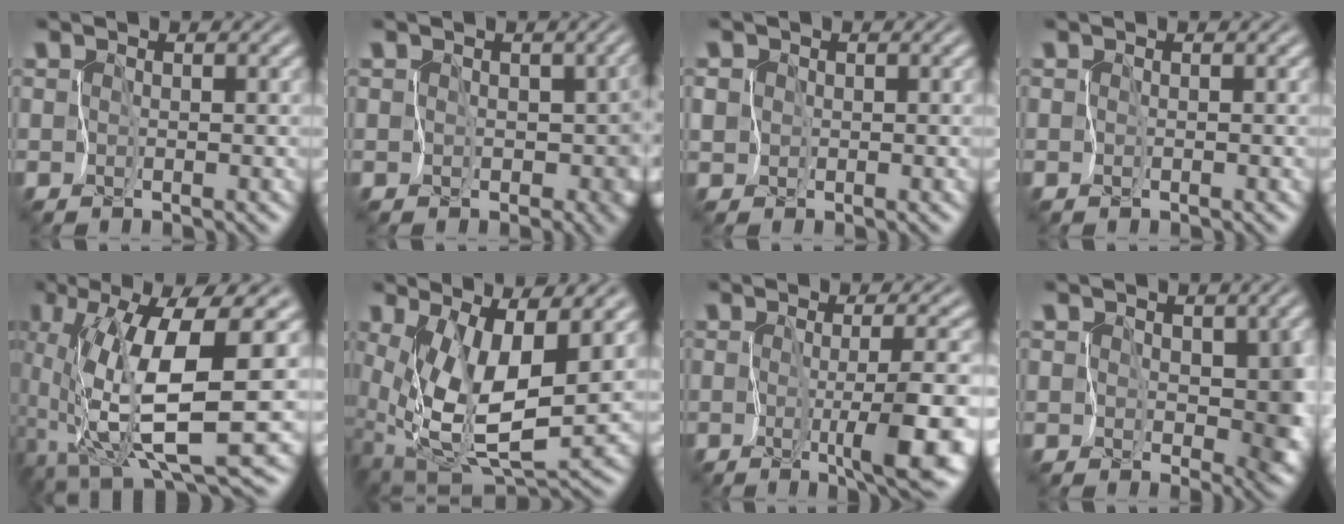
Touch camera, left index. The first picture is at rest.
{"total": 5.9, "force": [-0.8, 4.9, 3.1], "torque": [-0.004, 0.004, -0.020]}
{"total": 2.0, "force": [0.4, 1.9, 0.4], "torque": [0.000, 0.016, -0.002]}
{"total": 0.0}
{"total": 9.4, "force": [-0.3, 2.0, 9.2], "torque": [-0.177, -0.012, 0.003]}
{"total": 9.2, "force": [1.2, 4.1, 8.2], "torque": [-0.170, -0.029, 0.035]}
{"total": 5.8, "force": [-1.8, 0.4, 5.5], "torque": [-0.089, -0.009, -0.028]}
{"total": 4.6, "force": [0.8, 3.3, 3.1], "torque": [-0.039, -0.011, 0.010]}